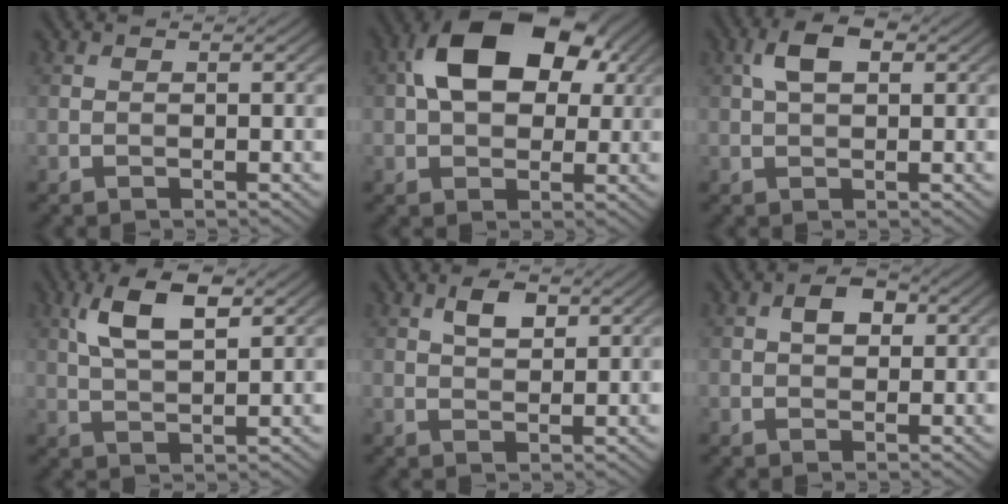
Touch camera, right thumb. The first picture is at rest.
{"total": 13.7, "force": [3.7, 8.6, 10.0], "torque": [-0.175, 0.029, 0.052]}
{"total": 4.5, "force": [1.4, 2.4, 3.6], "torque": [-0.072, 0.010, 0.020]}
{"total": 6.9, "force": [3.1, 2.6, 5.7], "torque": [-0.118, 0.007, 0.059]}
{"total": 3.1, "force": [1.5, 1.6, 2.2], "torque": [-0.041, 0.002, 0.027]}
{"total": 3.0, "force": [0.7, 2.0, 2.0], "torque": [-0.035, 0.005, 0.007]}